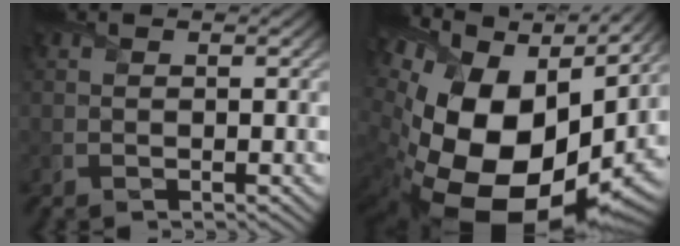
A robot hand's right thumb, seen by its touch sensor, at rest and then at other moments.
{"total": 21.3, "force": [0.8, 13.5, 16.4], "torque": [-0.358, -0.049, 0.044]}